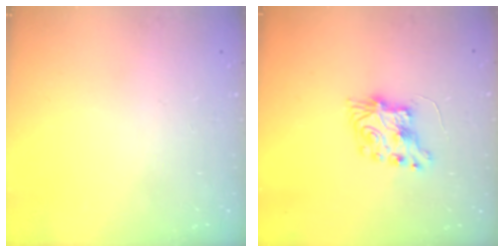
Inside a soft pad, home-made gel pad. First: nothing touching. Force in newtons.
{"total": 7.8, "press": 7.7, "slide": 0.4}